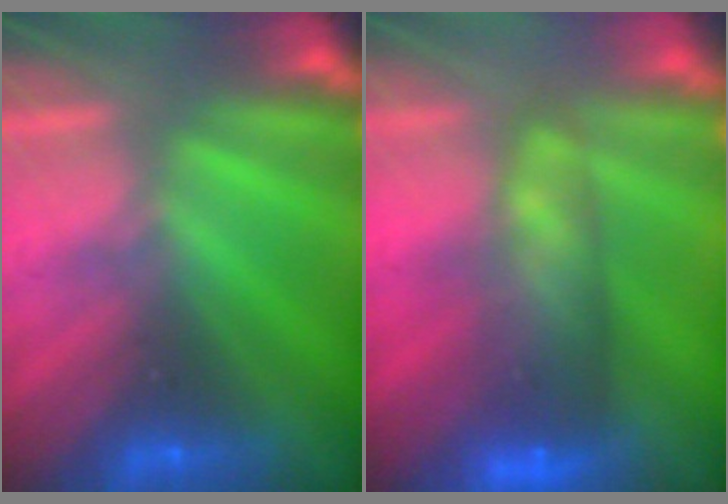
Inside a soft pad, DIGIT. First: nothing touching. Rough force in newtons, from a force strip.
{"total": 7.0}